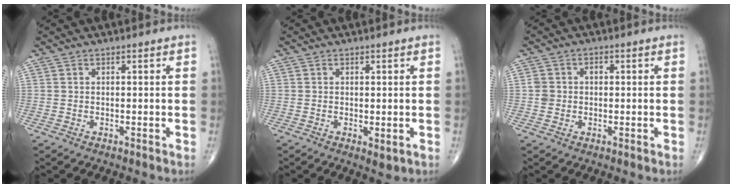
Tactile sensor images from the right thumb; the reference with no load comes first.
{"total": 1.7, "force": [-0.3, 0.8, 1.5], "torque": [-0.023, -0.006, 0.001]}
{"total": 2.9, "force": [-0.1, 2.7, 1.2], "torque": [-0.013, 0.012, -0.002]}